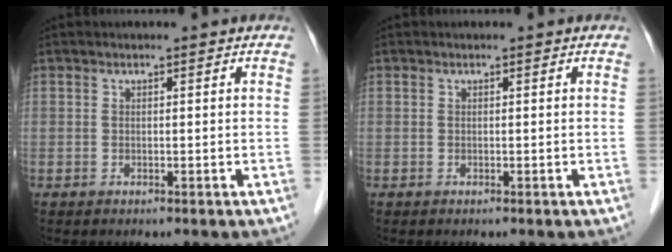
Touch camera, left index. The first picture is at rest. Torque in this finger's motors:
{"motor_torque": [0.00, 0.00, 0.00, 0.00]}